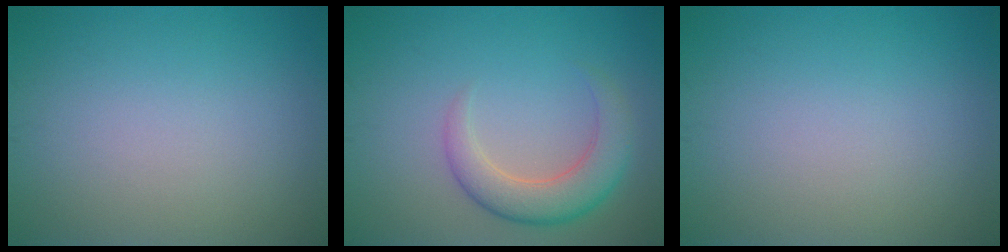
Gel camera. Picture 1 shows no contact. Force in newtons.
{"total": 5.3, "press": 5.3, "slide": 0.1}
{"total": 0.0}